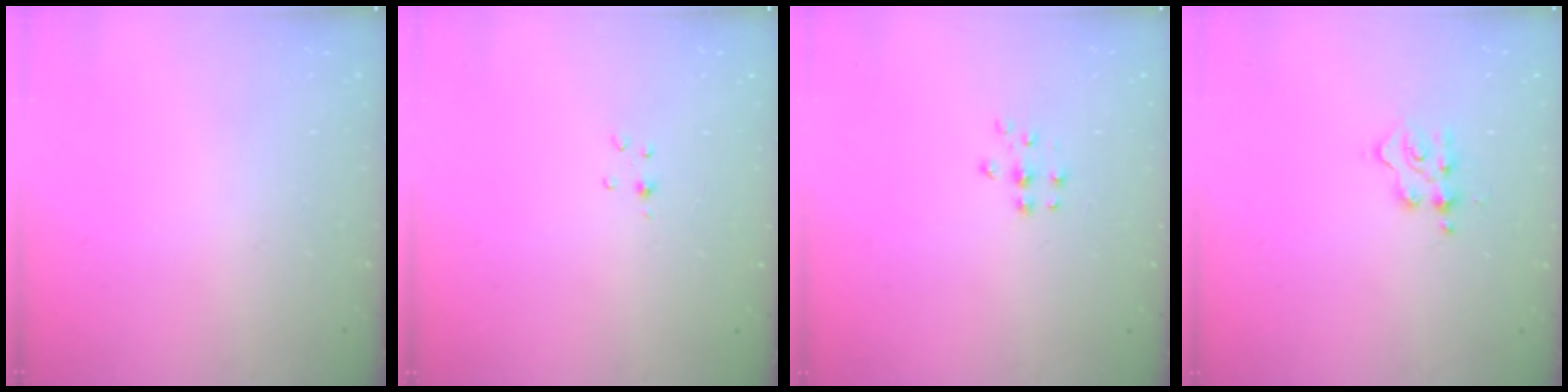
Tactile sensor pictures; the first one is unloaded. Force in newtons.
{"total": 2.8, "press": 2.8, "slide": 0.4}
{"total": 6.2, "press": 6.1, "slide": 0.8}
{"total": 3.8, "press": 3.8, "slide": 0.4}